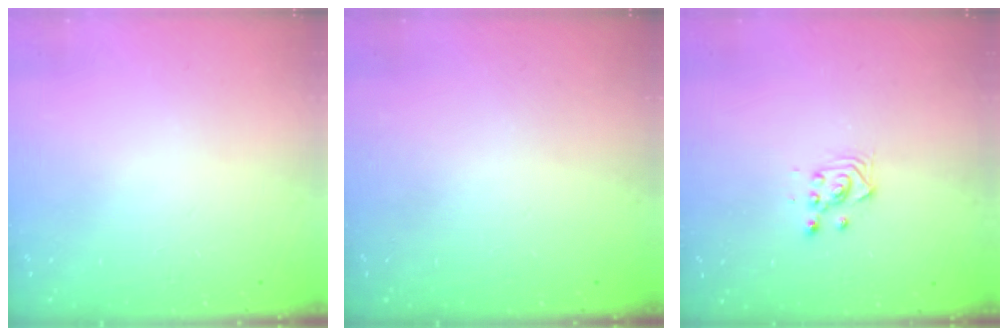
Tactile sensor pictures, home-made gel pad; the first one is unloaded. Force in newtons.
{"total": 0.0}
{"total": 3.4, "press": 3.1, "slide": 1.2}